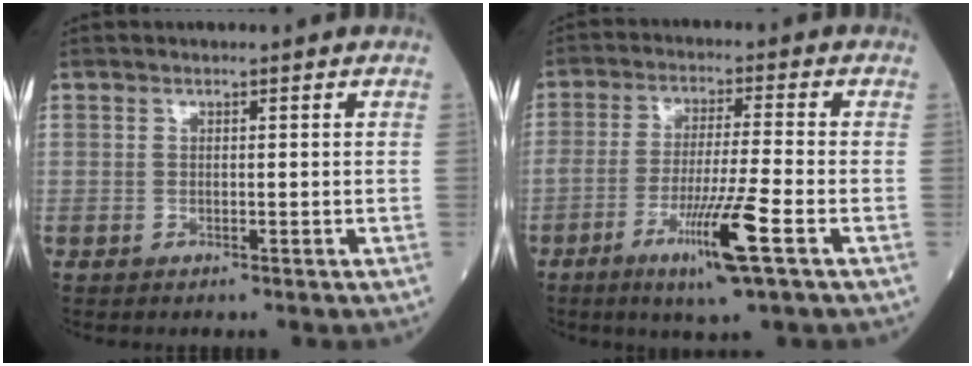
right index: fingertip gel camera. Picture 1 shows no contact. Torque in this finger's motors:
{"motor_torque": [1.51, -0.43, 0.76, 0.21]}